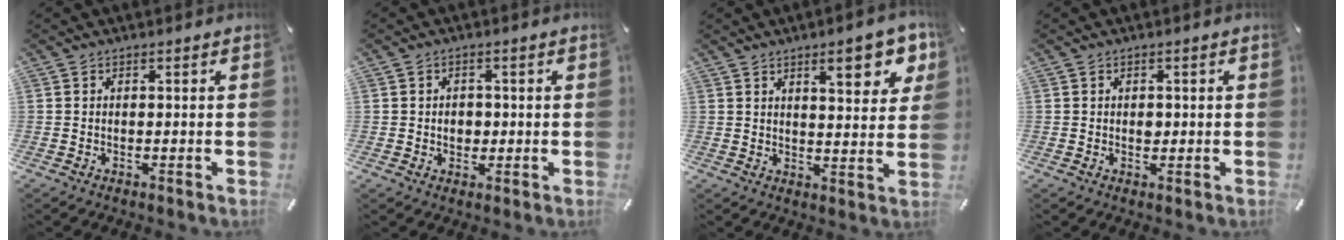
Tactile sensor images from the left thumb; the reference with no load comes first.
{"total": 3.1, "force": [-0.1, 2.6, 1.7], "torque": [-0.018, -0.003, -0.008]}
{"total": 11.1, "force": [5.9, 3.7, 8.6], "torque": [-0.112, -0.024, 0.092]}
{"total": 1.5, "force": [0.0, 1.2, 0.9], "torque": [-0.011, 0.000, -0.003]}